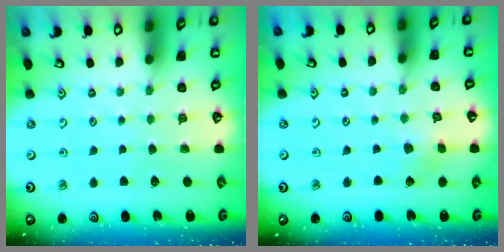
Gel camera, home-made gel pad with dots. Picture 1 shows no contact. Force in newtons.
{"total": 2.6, "press": 2.6, "slide": 0.5}